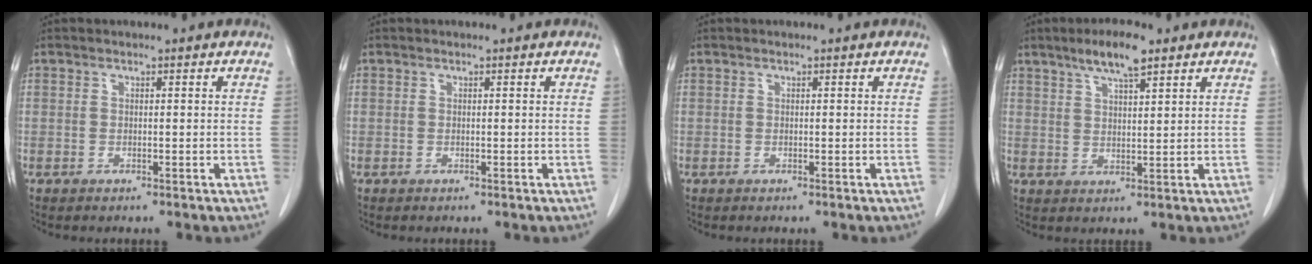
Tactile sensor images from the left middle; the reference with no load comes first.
{"total": 0.0}
{"total": 0.0}
{"total": 6.3, "force": [4.3, 1.1, 4.4], "torque": [-0.085, 0.005, 0.075]}